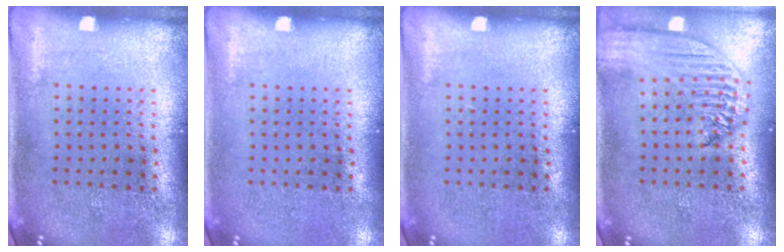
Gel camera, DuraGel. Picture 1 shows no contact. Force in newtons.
{"total": 0.0}
{"total": 0.0}
{"total": 2.6, "press": 2.2, "slide": 1.4}